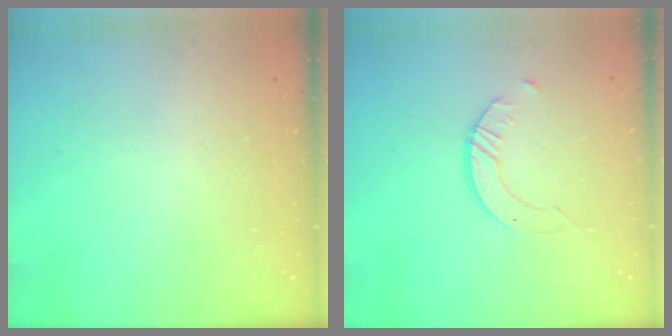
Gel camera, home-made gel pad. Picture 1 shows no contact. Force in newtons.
{"total": 2.5, "press": 2.5, "slide": 0.3}